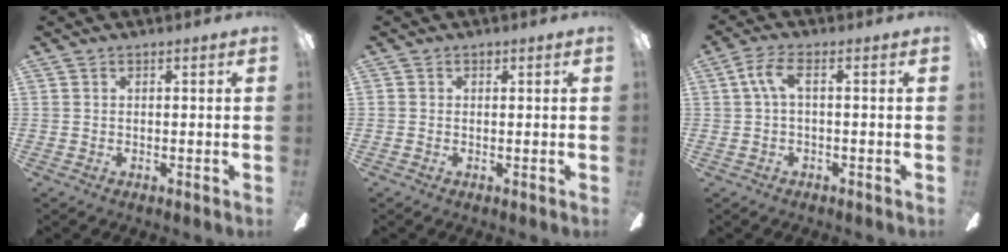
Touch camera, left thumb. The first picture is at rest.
{"total": 0.0}
{"total": 5.8, "force": [0.7, 2.0, 5.4], "torque": [-0.117, 0.006, 0.008]}